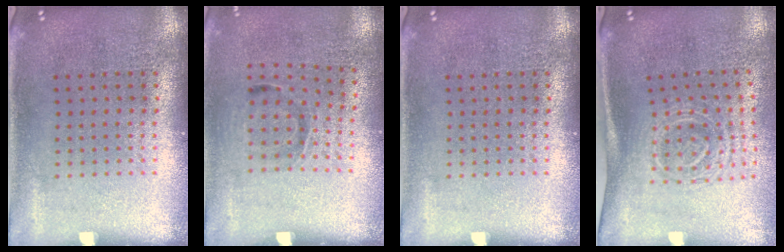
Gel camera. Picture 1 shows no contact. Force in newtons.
{"total": 0.9, "press": 0.7, "slide": 0.6}
{"total": 0.0}
{"total": 1.7, "press": 1.3, "slide": 1.2}